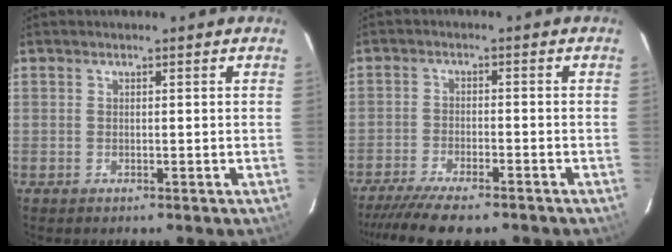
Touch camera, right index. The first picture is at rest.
{"total": 11.4, "force": [-9.7, 2.1, 5.6], "torque": [-0.130, -0.031, -0.160]}